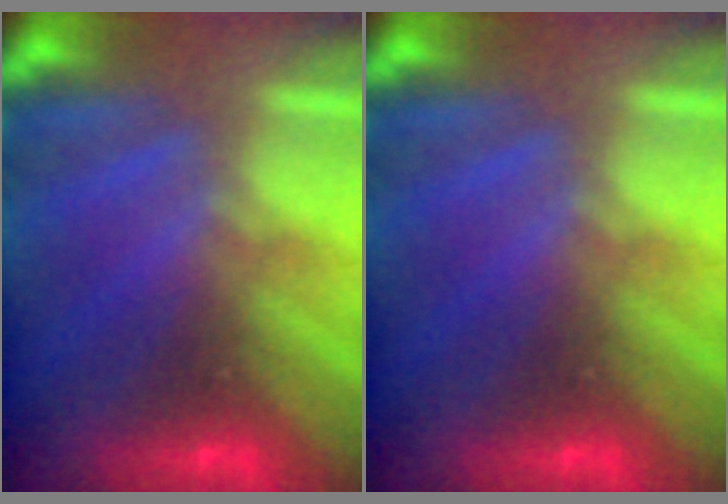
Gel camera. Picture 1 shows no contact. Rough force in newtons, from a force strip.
{"total": 0.0}